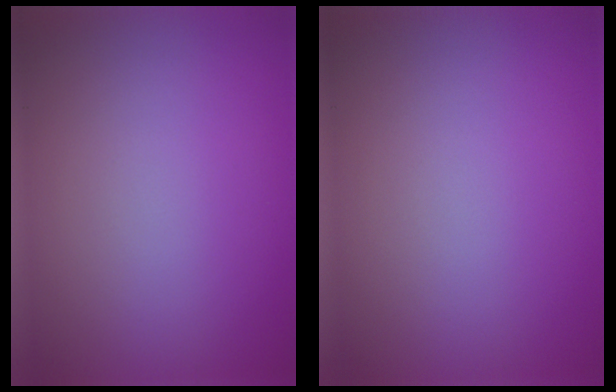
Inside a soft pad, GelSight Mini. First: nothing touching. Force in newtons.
{"total": 0.0}